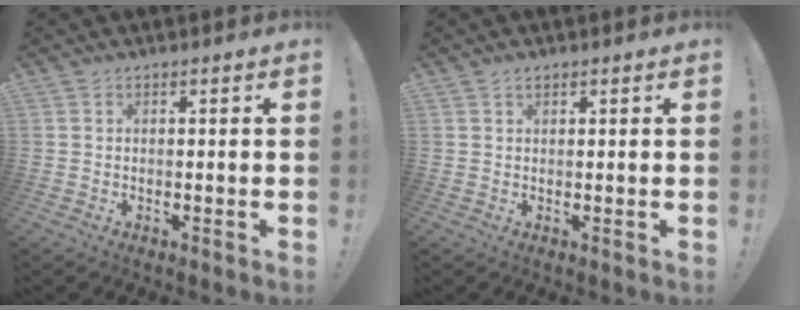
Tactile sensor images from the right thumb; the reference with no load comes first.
{"total": 1.1, "force": [0.8, 0.4, 0.5], "torque": [-0.008, -0.002, 0.015]}